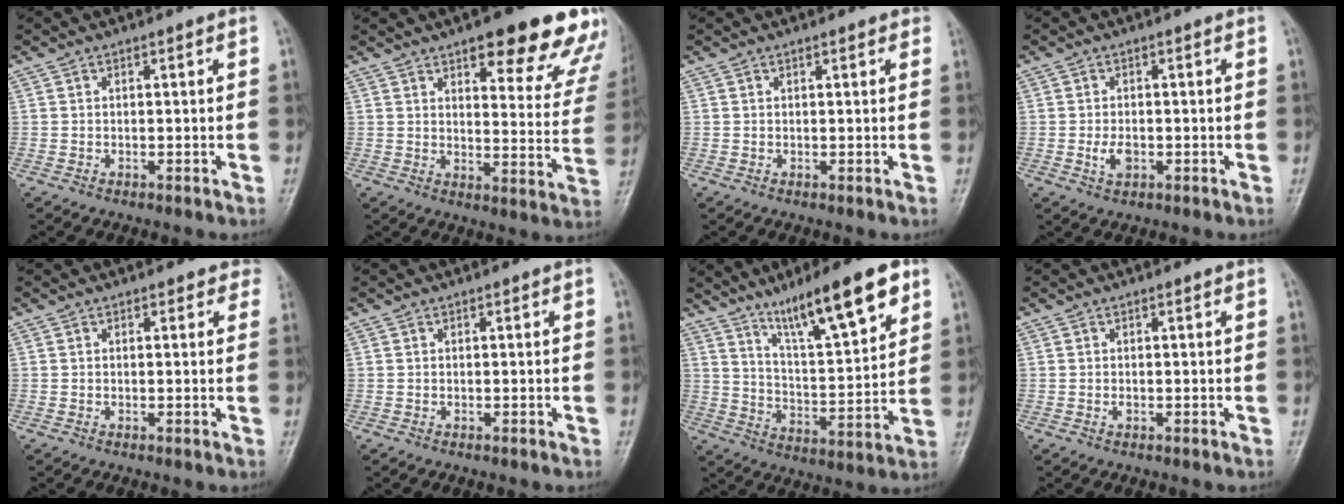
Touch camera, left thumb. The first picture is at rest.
{"total": 20.6, "force": [13.8, 6.3, 13.9], "torque": [-0.124, -0.056, 0.163]}
{"total": 1.2, "force": [0.8, 0.4, 0.7], "torque": [-0.007, -0.002, 0.008]}
{"total": 2.8, "force": [-0.7, 1.6, 2.2], "torque": [-0.041, -0.002, -0.010]}
{"total": 2.4, "force": [1.8, 1.4, 0.5], "torque": [0.024, -0.005, 0.005]}
{"total": 0.0}
{"total": 17.2, "force": [10.7, 3.7, 13.0], "torque": [-0.189, -0.048, 0.183]}
{"total": 0.7, "force": [0.0, 0.4, 0.6], "torque": [-0.009, 0.003, 0.002]}